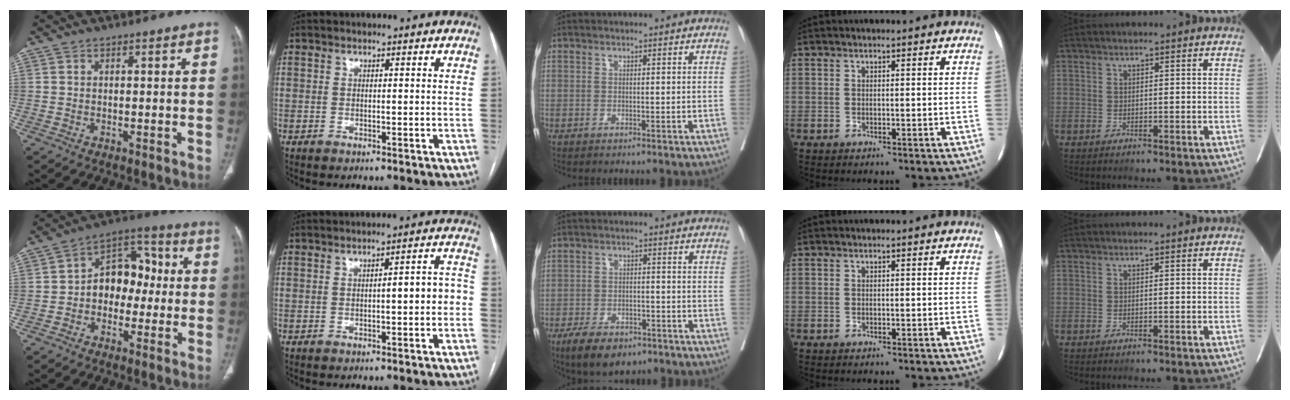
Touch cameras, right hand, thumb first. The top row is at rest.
{"thumb": {"total": 11.5, "force": [-0.6, 8.3, 7.9], "torque": [-0.076, 0.044, -0.023]}, "index": {"total": 4.8, "force": [-0.5, 1.0, 4.6], "torque": [-0.060, 0.025, -0.007]}, "middle": {"total": 7.8, "force": [-5.5, 3.4, 4.3], "torque": [-0.073, -0.004, -0.089]}}